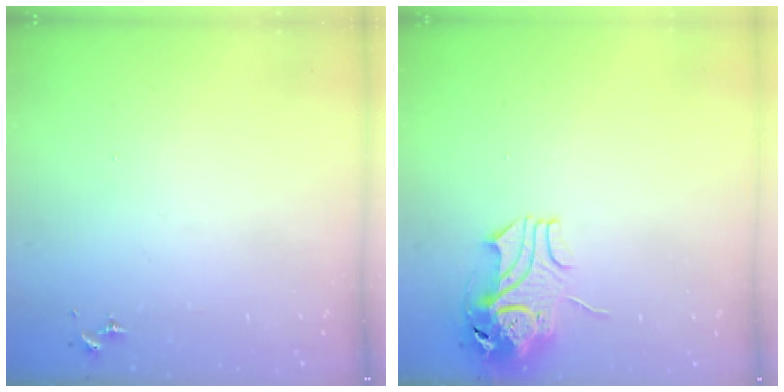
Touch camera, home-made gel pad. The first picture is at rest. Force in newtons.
{"total": 10.6, "press": 10.5, "slide": 1.5}